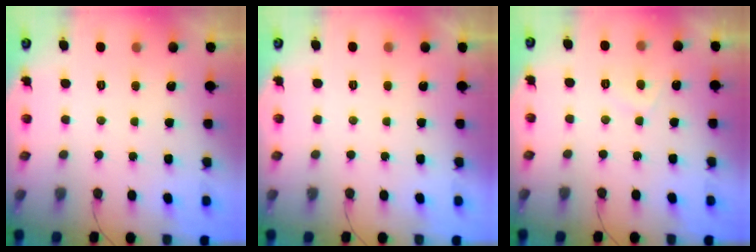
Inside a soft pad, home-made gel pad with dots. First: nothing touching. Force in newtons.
{"total": 2.2, "press": 2.1, "slide": 0.3}
{"total": 2.6, "press": 2.5, "slide": 0.6}